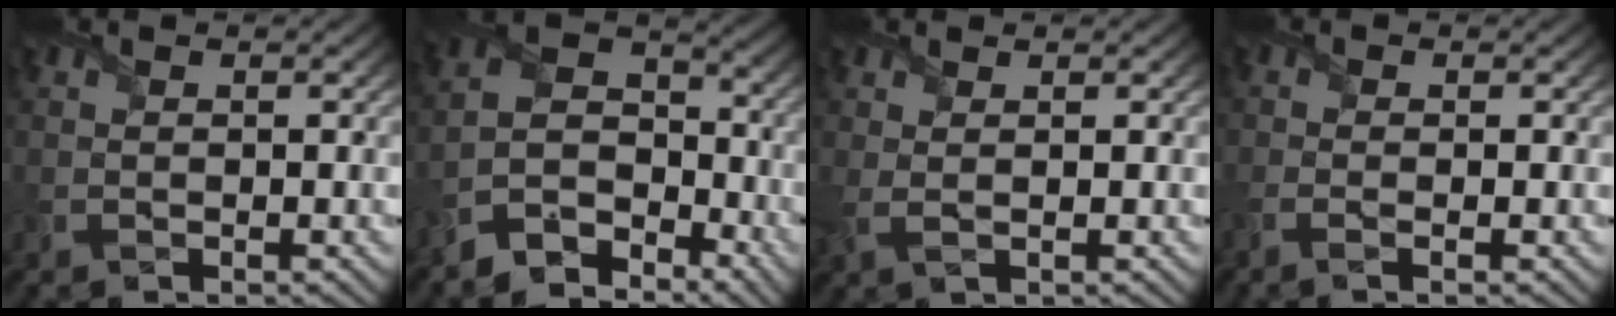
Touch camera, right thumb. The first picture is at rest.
{"total": 8.1, "force": [-6.4, 3.7, 3.4], "torque": [-0.062, -0.003, -0.135]}
{"total": 1.7, "force": [0.8, 0.5, 1.4], "torque": [-0.038, 0.000, 0.015]}
{"total": 1.6, "force": [-0.7, 0.2, 1.5], "torque": [-0.040, -0.001, -0.018]}